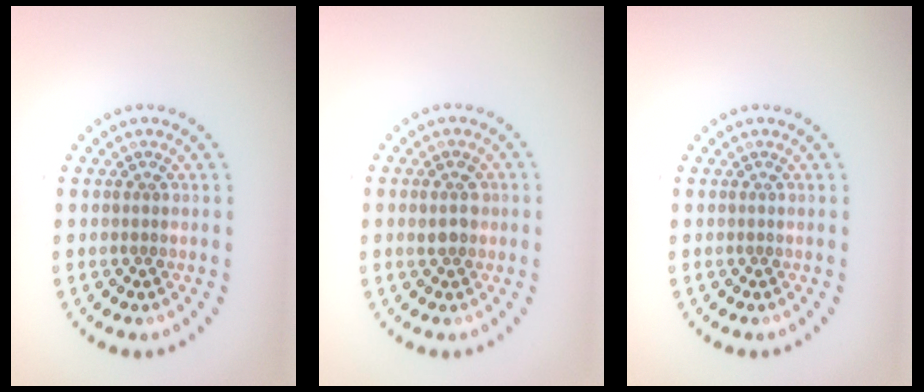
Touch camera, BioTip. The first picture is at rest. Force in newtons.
{"total": 1.7, "press": 1.7, "slide": 0.4}
{"total": 0.0}